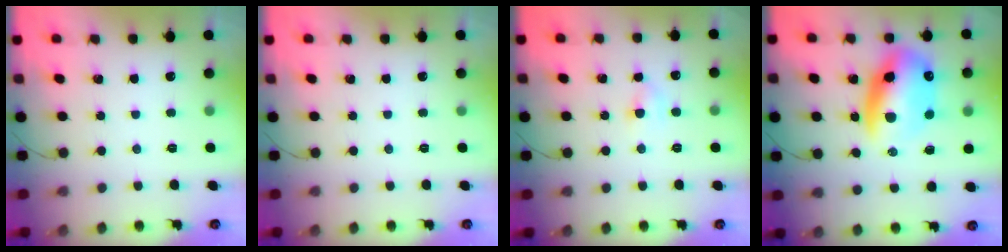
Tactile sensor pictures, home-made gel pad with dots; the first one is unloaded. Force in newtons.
{"total": 0.0}
{"total": 3.7, "press": 3.4, "slide": 1.3}
{"total": 16.0, "press": 15.5, "slide": 3.9}